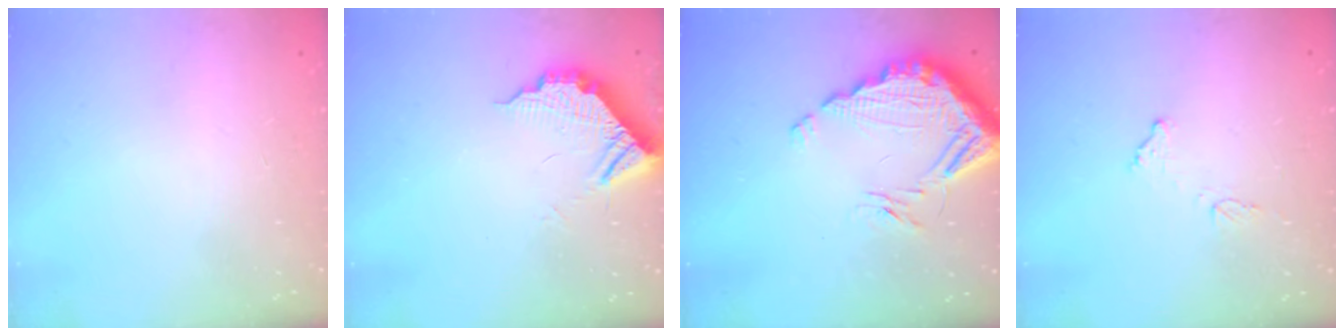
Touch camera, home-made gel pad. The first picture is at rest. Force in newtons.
{"total": 9.5, "press": 9.5, "slide": 0.5}
{"total": 15.8, "press": 15.7, "slide": 1.1}
{"total": 8.0, "press": 8.0, "slide": 0.4}